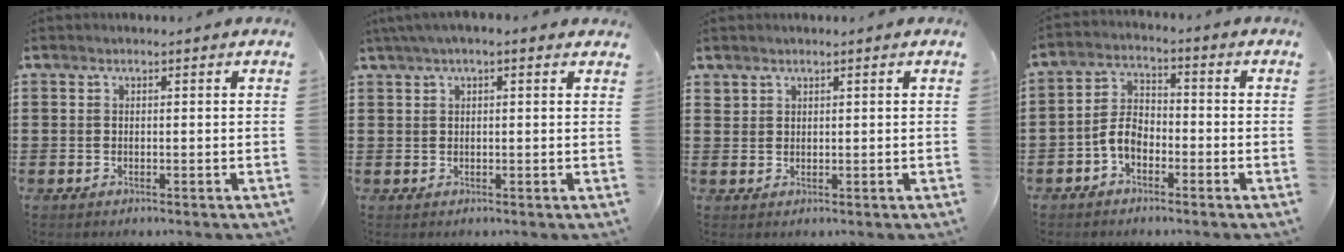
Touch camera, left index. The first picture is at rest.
{"total": 1.9, "force": [1.1, 0.3, 1.5], "torque": [-0.032, 0.005, 0.019]}
{"total": 1.3, "force": [1.1, 0.7, 0.0], "torque": [-0.004, 0.002, 0.023]}
{"total": 4.8, "force": [-2.7, 2.8, 2.9], "torque": [-0.074, 0.007, -0.060]}